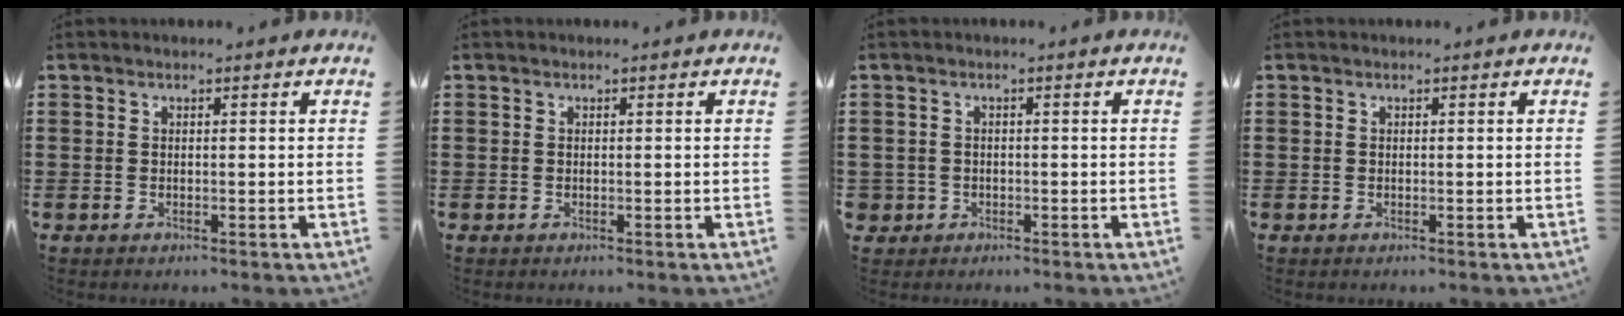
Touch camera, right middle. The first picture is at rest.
{"total": 0.0}
{"total": 1.5, "force": [-0.7, 1.3, -0.1], "torque": [-0.004, 0.002, -0.017]}
{"total": 0.0}